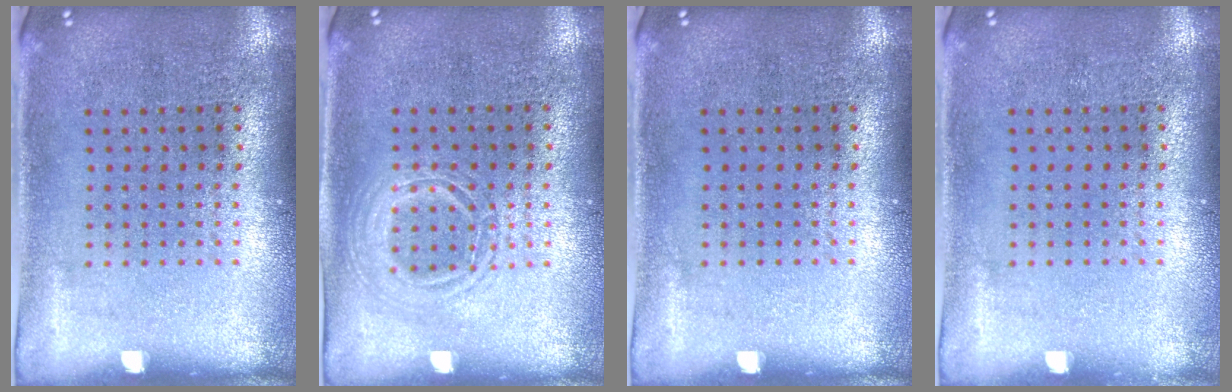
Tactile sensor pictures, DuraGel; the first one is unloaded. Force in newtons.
{"total": 1.1, "press": 1.0, "slide": 0.1}
{"total": 0.0}
{"total": 0.0}